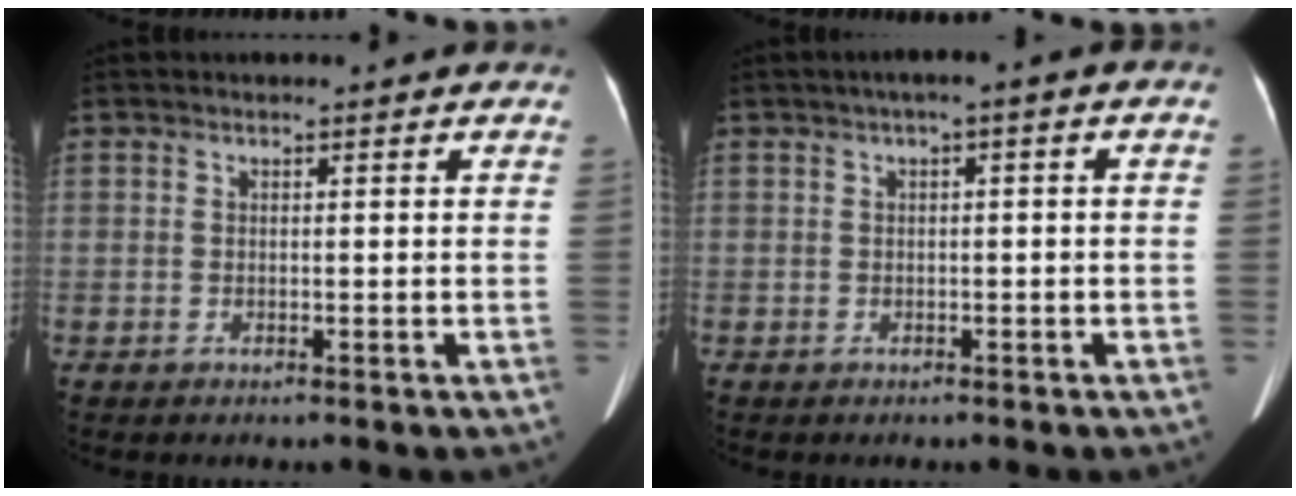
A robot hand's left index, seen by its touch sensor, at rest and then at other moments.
{"total": 1.6, "force": [0.1, 0.5, 1.5], "torque": [-0.018, 0.012, -0.002]}